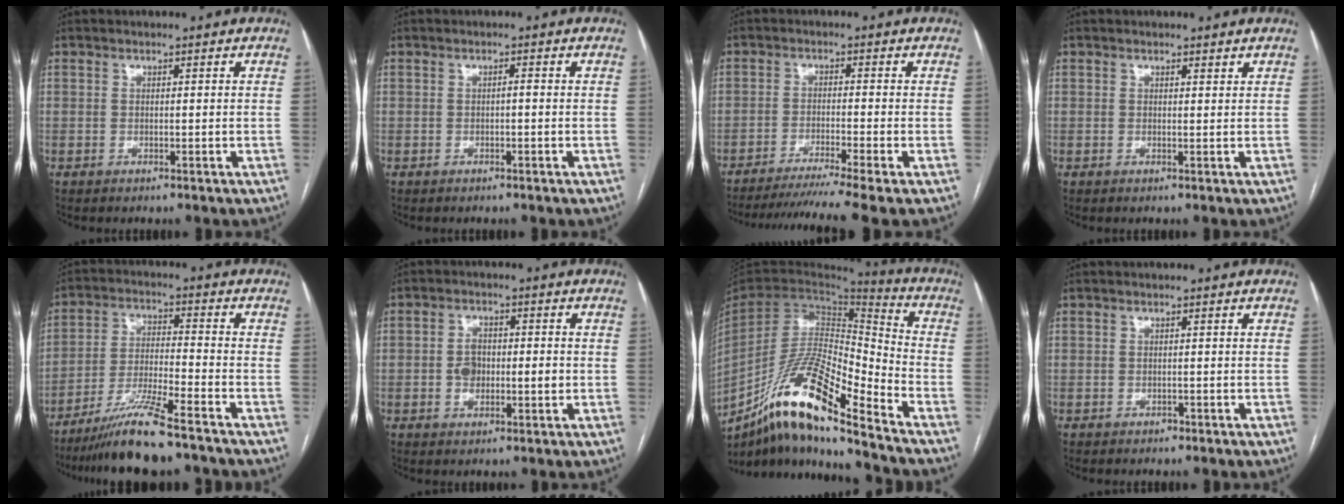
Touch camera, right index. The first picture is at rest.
{"total": 0.6, "force": [-0.2, 0.1, 0.6], "torque": [-0.009, 0.002, -0.002]}
{"total": 10.7, "force": [-8.9, -2.4, 5.4], "torque": [-0.069, -0.024, -0.138]}
{"total": 0.8, "force": [0.7, 0.2, 0.2], "torque": [-0.008, 0.002, 0.009]}
{"total": 10.5, "force": [-8.3, -0.1, 6.4], "torque": [-0.122, -0.025, -0.151]}
{"total": 5.0, "force": [-0.5, 2.9, 4.0], "torque": [-0.073, 0.009, -0.006]}
{"total": 19.1, "force": [-13.8, 2.0, 13.2], "torque": [-0.265, -0.006, -0.252]}
{"total": 0.6, "force": [-0.5, 0.4, 0.1], "torque": [-0.005, 0.002, -0.007]}